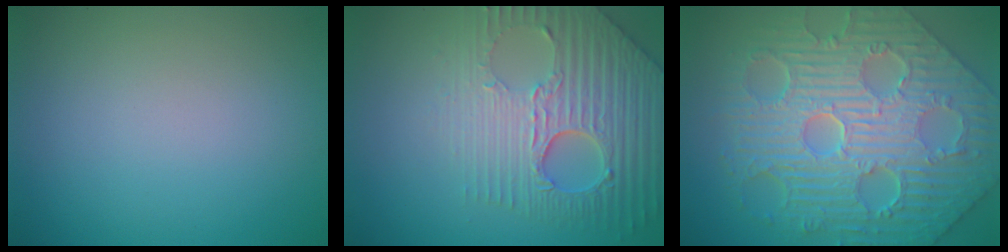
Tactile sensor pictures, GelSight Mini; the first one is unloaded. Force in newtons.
{"total": 6.3, "press": 5.3, "slide": 3.4}
{"total": 11.8, "press": 8.1, "slide": 8.5}